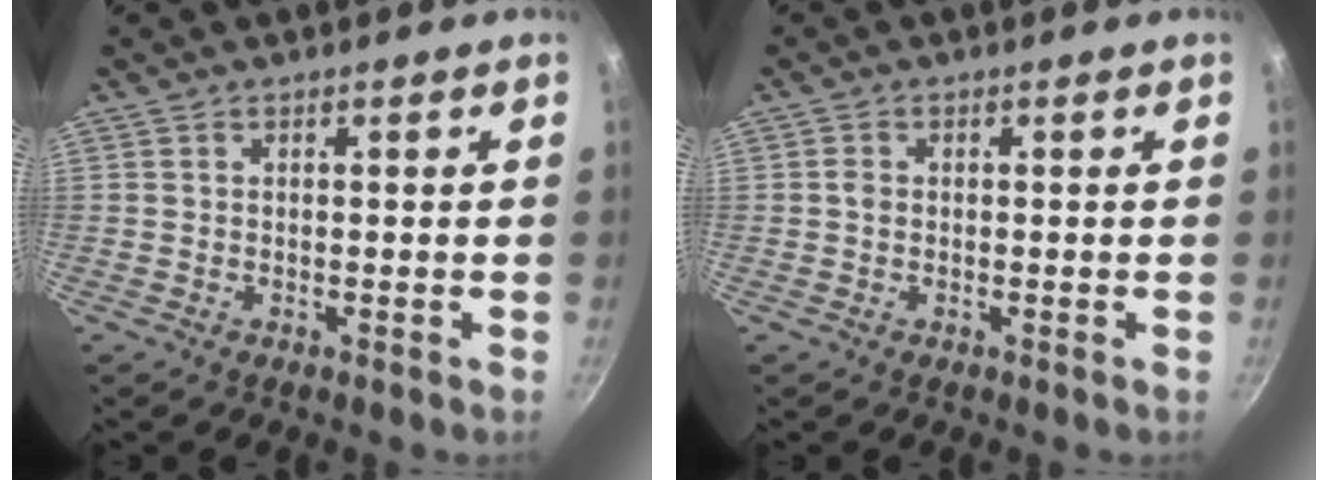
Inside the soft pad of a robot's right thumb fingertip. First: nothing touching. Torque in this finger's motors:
{"motor_torque": [-0.30, -0.41, 0.68, 0.17, 0.14]}